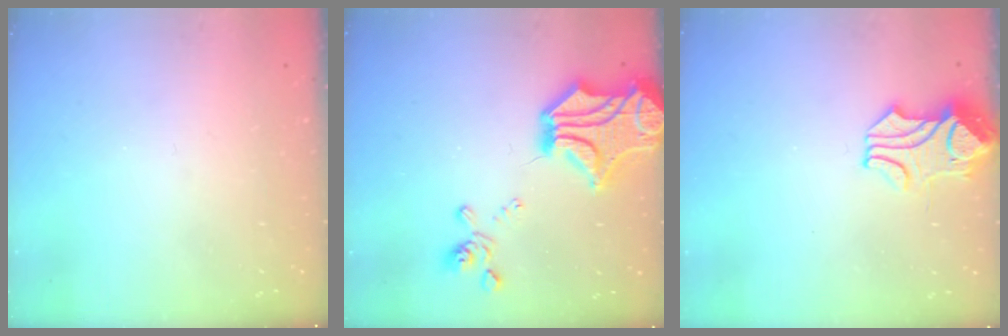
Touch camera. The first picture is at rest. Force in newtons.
{"total": 10.7, "press": 10.2, "slide": 3.3}
{"total": 1.0, "press": 0.6, "slide": 0.7}